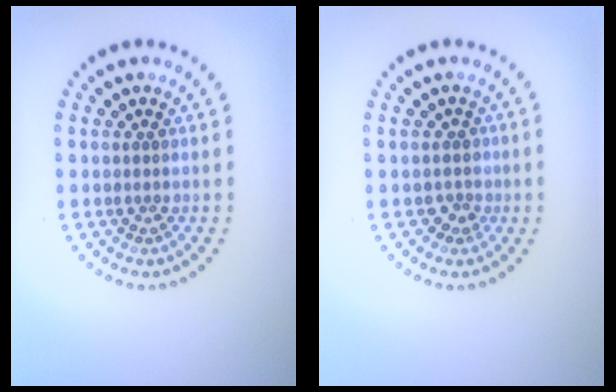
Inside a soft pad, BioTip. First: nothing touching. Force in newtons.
{"total": 1.6, "press": 1.2, "slide": 1.0}